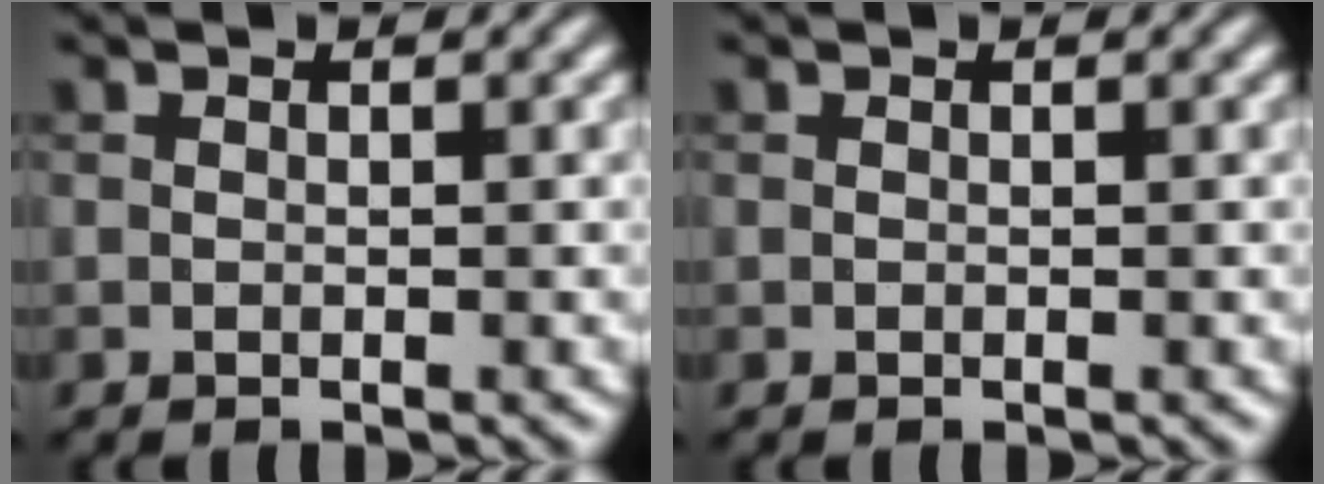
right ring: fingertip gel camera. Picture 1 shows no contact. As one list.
[{"total": 0.0}]